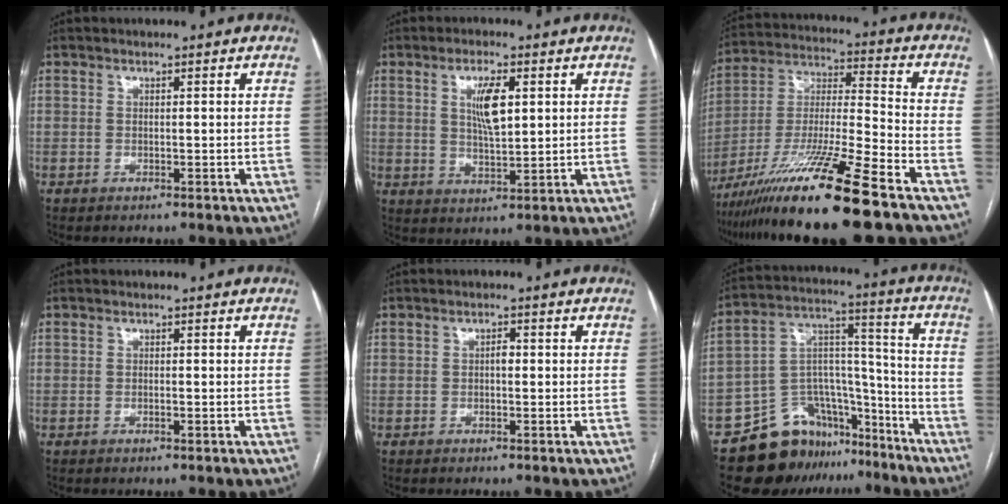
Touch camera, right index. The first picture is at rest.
{"total": 6.1, "force": [1.8, 1.5, 5.7], "torque": [-0.105, -0.001, 0.036]}
{"total": 19.2, "force": [-13.4, -0.6, 13.8], "torque": [-0.275, -0.036, -0.242]}
{"total": 0.6, "force": [-0.2, 0.2, 0.5], "torque": [-0.011, -0.001, -0.002]}
{"total": 1.2, "force": [-0.1, 0.6, 1.1], "torque": [-0.014, 0.004, -0.003]}
{"total": 15.3, "force": [-12.0, 8.4, 4.5], "torque": [-0.060, 0.076, -0.195]}